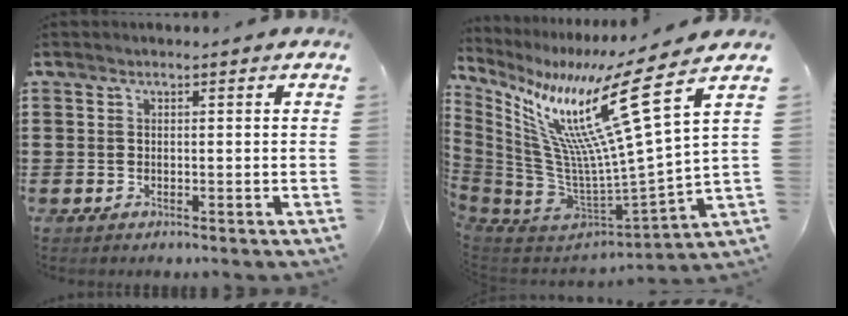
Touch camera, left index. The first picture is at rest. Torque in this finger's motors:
{"motor_torque": [1.98, 0.15, 1.05, 0.21]}